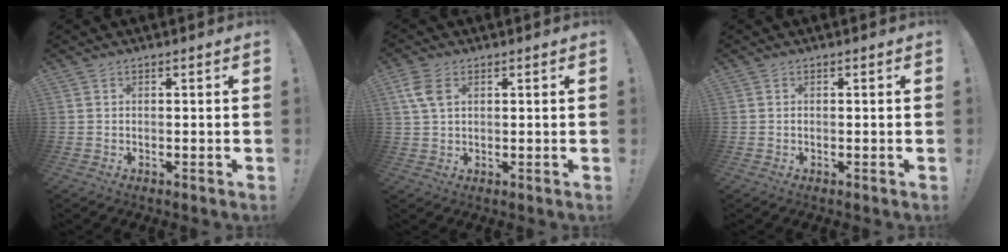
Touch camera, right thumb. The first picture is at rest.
{"total": 5.8, "force": [2.1, 3.4, 4.2], "torque": [-0.087, -0.002, 0.037]}
{"total": 0.0}